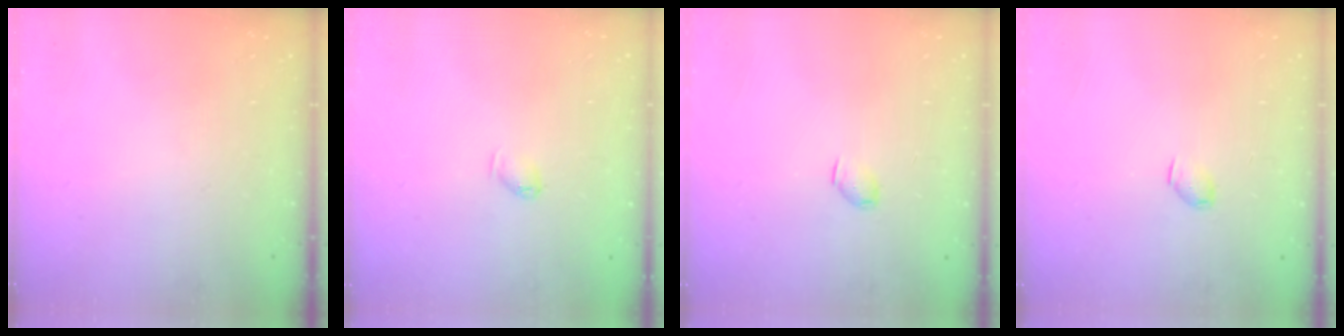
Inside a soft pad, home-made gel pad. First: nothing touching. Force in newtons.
{"total": 4.1, "press": 4.0, "slide": 0.8}
{"total": 2.8, "press": 2.8, "slide": 0.5}
{"total": 2.8, "press": 2.8, "slide": 0.5}